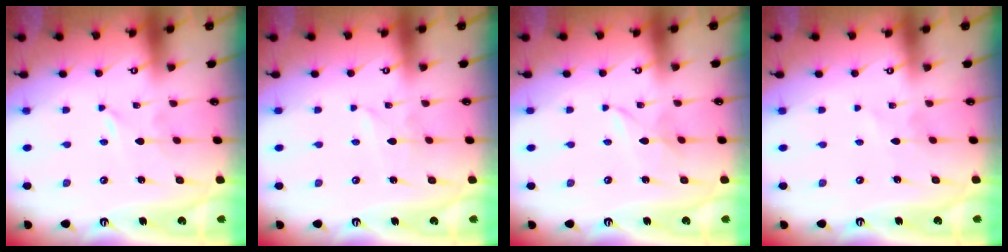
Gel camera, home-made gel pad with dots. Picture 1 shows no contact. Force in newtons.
{"total": 2.4, "press": 2.4, "slide": 0.4}
{"total": 2.5, "press": 2.5, "slide": 0.3}
{"total": 1.2, "press": 1.2, "slide": 0.2}